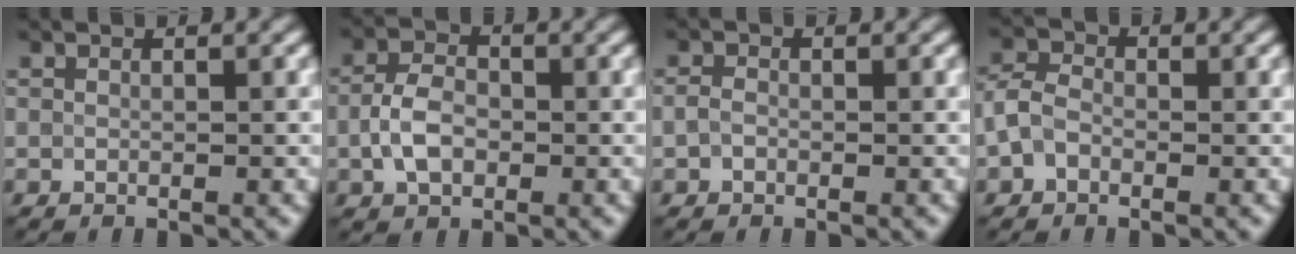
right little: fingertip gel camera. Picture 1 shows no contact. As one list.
[{"total": 3.2, "force": [-0.6, 2.2, 2.3], "torque": [-0.047, 0.003, -0.015]}, {"total": 0.8, "force": [-0.3, 0.6, 0.4], "torque": [-0.010, 0.003, -0.010]}, {"total": 2.1, "force": [-0.8, 1.5, 1.1], "torque": [-0.024, 0.009, -0.027]}]